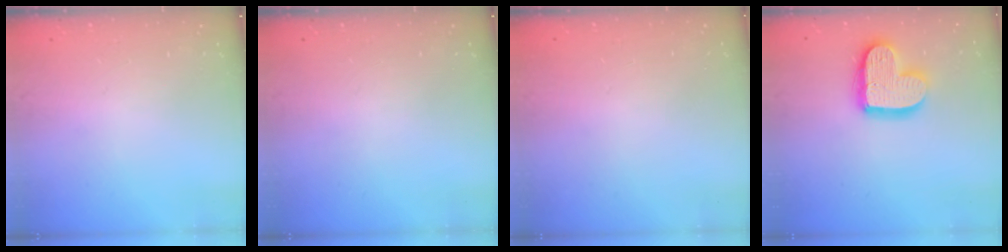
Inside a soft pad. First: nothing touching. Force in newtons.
{"total": 0.0}
{"total": 0.0}
{"total": 14.9, "press": 14.9, "slide": 1.1}